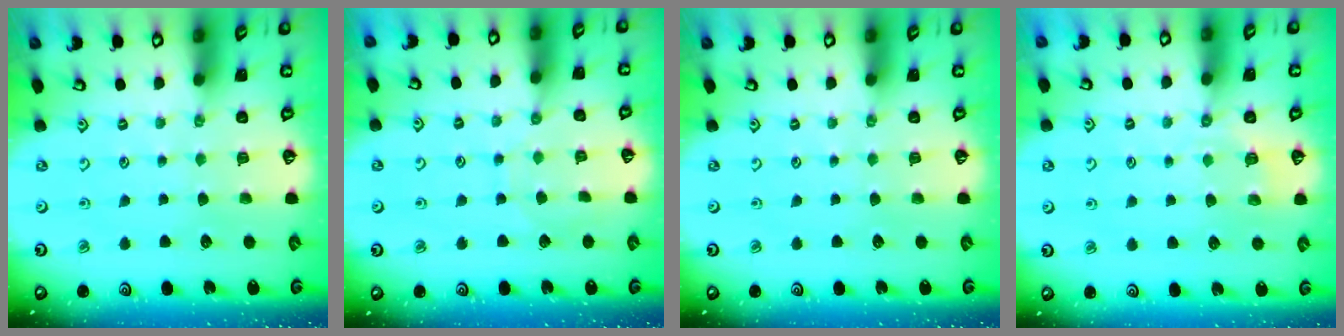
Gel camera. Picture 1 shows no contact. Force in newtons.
{"total": 5.0, "press": 5.0, "slide": 0.6}
{"total": 0.0}
{"total": 3.0, "press": 2.5, "slide": 1.6}